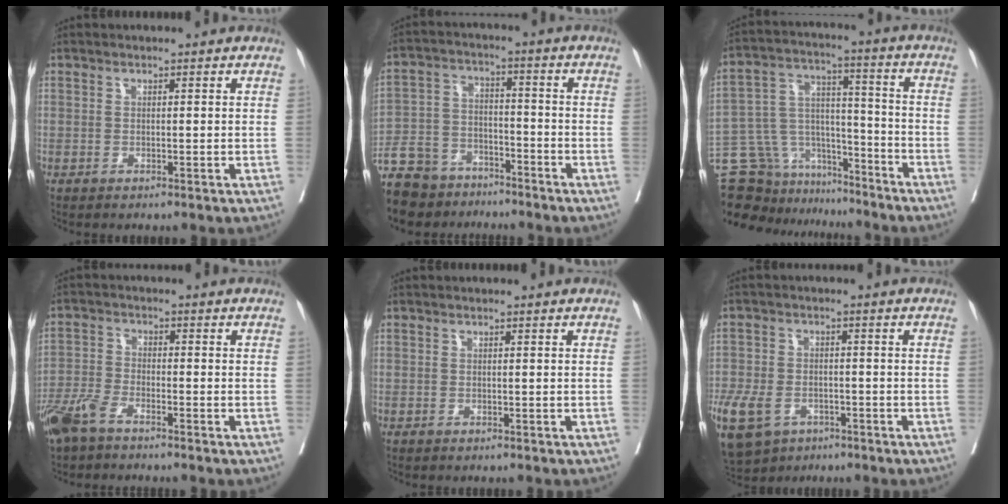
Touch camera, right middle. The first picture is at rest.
{"total": 14.8, "force": [-11.8, 7.5, 4.8], "torque": [-0.106, 0.017, -0.196]}
{"total": 18.8, "force": [-16.9, 7.2, 4.0], "torque": [-0.094, 0.051, -0.269]}
{"total": 6.0, "force": [-4.6, 1.6, 3.5], "torque": [-0.085, -0.009, -0.095]}
{"total": 0.0}
{"total": 19.3, "force": [-9.8, 13.8, 9.4], "torque": [-0.307, -0.026, -0.155]}